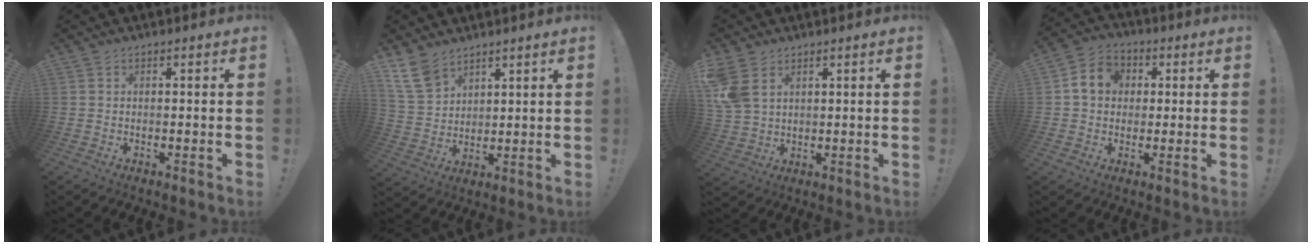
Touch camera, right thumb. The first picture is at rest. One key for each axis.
{"total": 11.4, "fx": 8.0, "fy": 6.9, "fz": 4.3, "tx": -0.081, "ty": -0.040, "tz": 0.160}
{"total": 8.0, "fx": 3.7, "fy": 5.4, "fz": 4.5, "tx": -0.090, "ty": -0.010, "tz": 0.076}
{"total": 9.0, "fx": 1.5, "fy": 7.7, "fz": 4.4, "tx": -0.063, "ty": 0.013, "tz": 0.033}